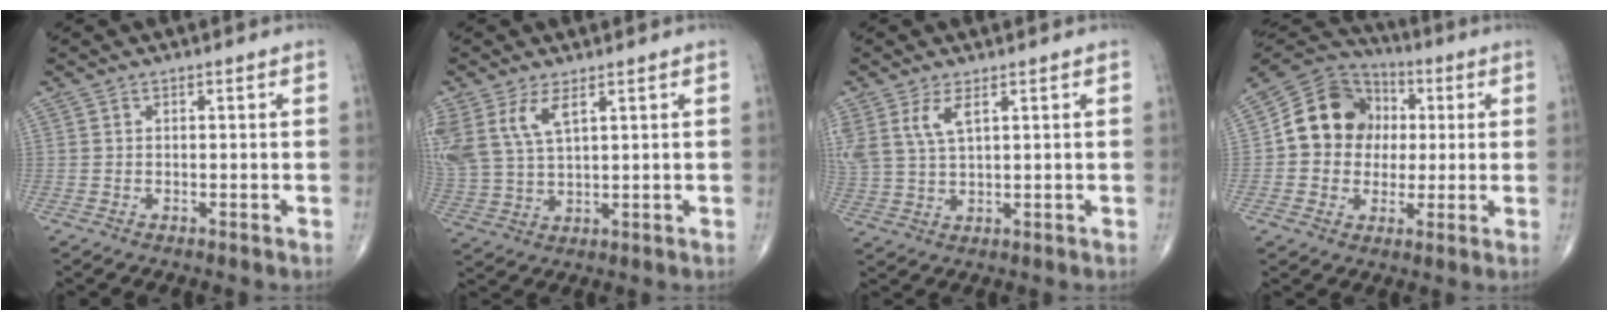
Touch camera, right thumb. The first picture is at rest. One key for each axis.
{"total": 10.1, "fx": 4.7, "fy": 4.6, "fz": 7.7, "tx": -0.181, "ty": -0.008, "tz": 0.107}
{"total": 6.3, "fx": 3.0, "fy": 2.4, "fz": 5.0, "tx": -0.119, "ty": -0.005, "tz": 0.069}
{"total": 14.4, "fx": 1.1, "fy": 12.5, "fz": 7.0, "tx": -0.083, "ty": 0.021, "tz": 0.011}